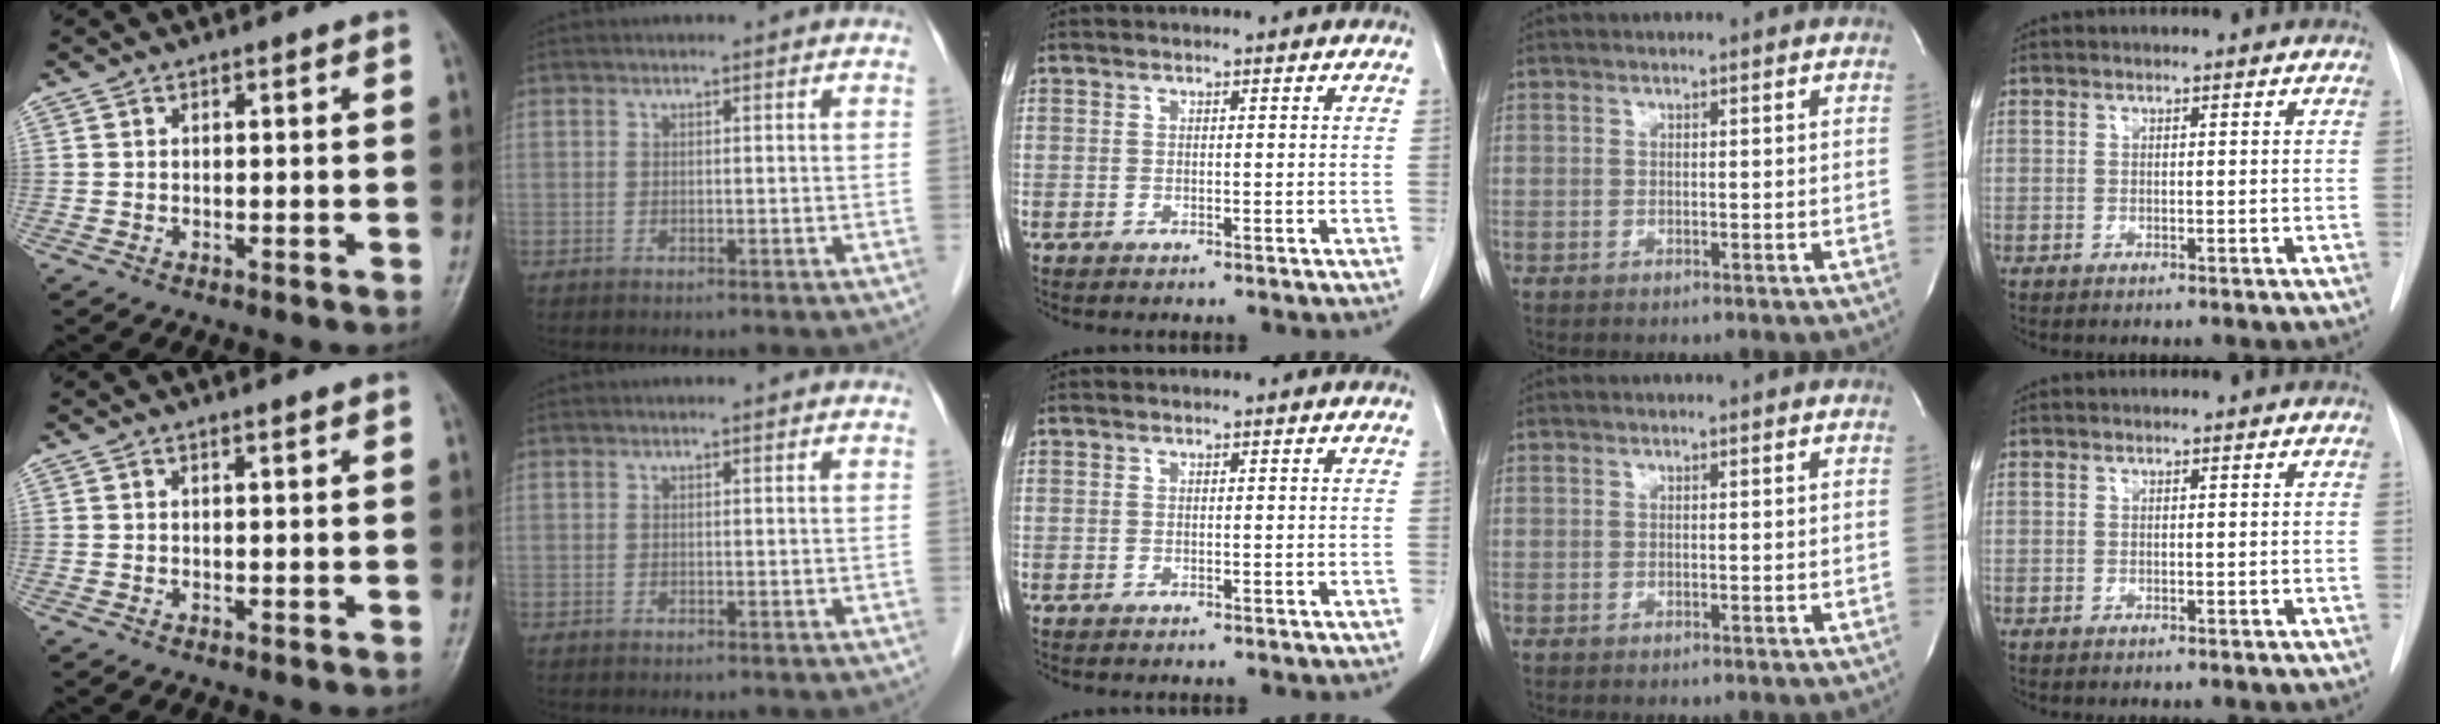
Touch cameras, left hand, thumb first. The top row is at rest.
{"thumb": {"total": 0.6, "force": [0.5, 0.0, 0.4], "torque": [-0.008, -0.002, 0.008]}, "index": {"total": 0.6, "force": [0.6, 0.1, 0.1], "torque": [-0.008, 0.006, 0.008]}}